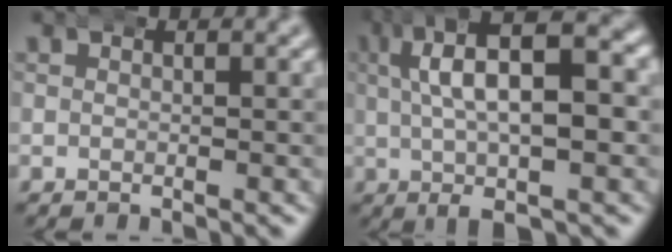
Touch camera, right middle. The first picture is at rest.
{"total": 11.9, "force": [2.1, 5.7, 10.2], "torque": [-0.145, 0.016, 0.026]}